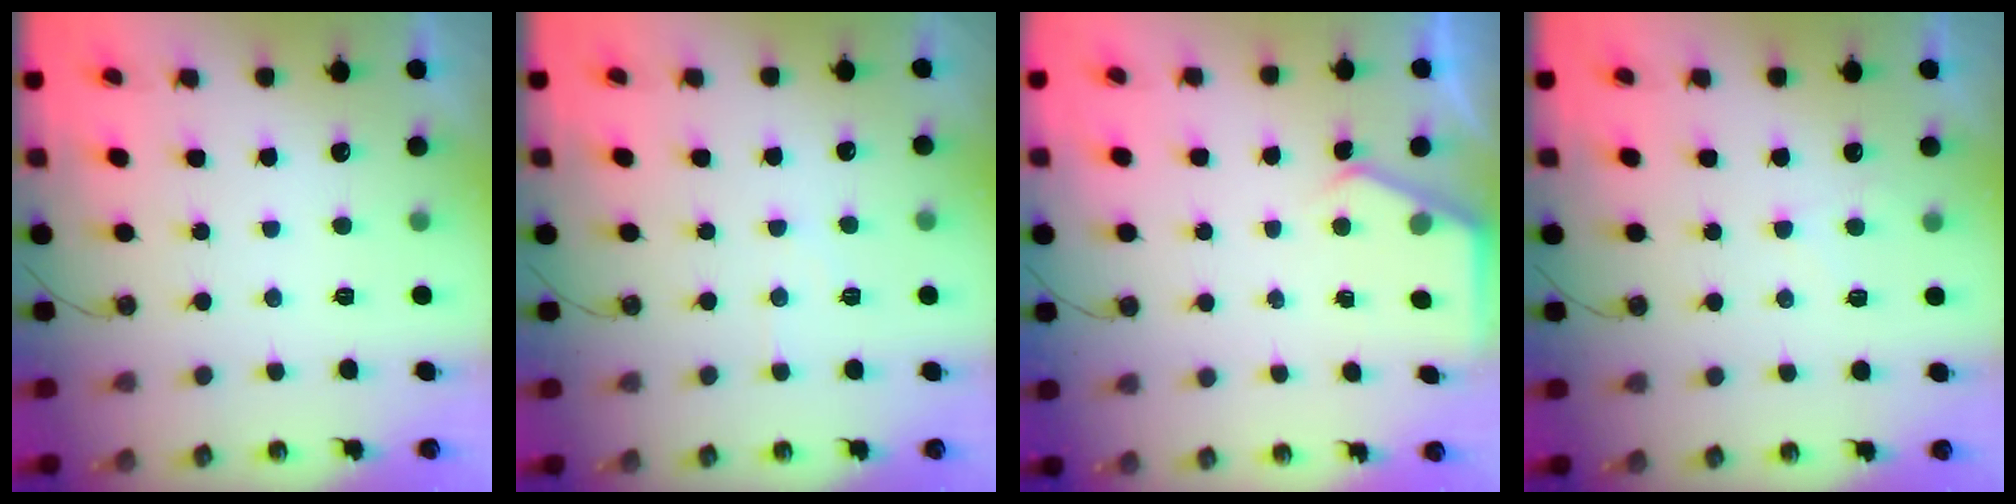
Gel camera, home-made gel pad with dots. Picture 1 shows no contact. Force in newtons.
{"total": 4.6, "press": 4.5, "slide": 0.7}
{"total": 2.2, "press": 2.2, "slide": 0.3}
{"total": 4.9, "press": 4.9, "slide": 0.7}